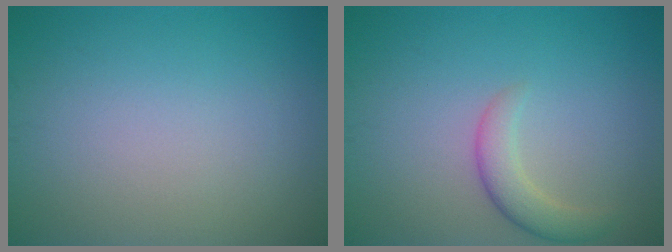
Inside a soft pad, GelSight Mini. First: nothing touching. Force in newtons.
{"total": 2.6, "press": 2.6, "slide": 0.2}